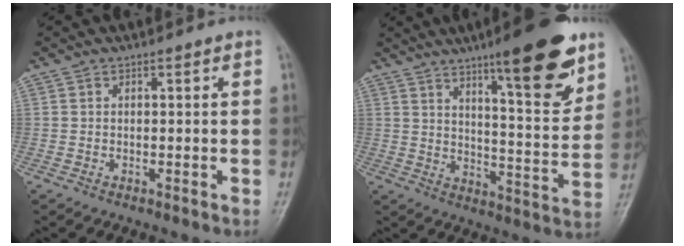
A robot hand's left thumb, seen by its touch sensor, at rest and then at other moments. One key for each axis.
{"total": 17.2, "fx": 10.6, "fy": 3.7, "fz": 13.0, "tx": -0.159, "ty": -0.063, "tz": 0.161}